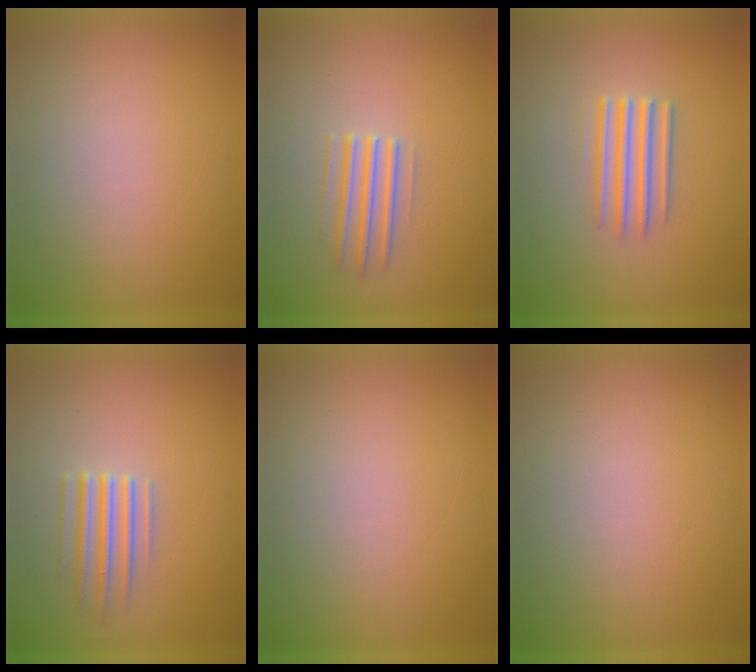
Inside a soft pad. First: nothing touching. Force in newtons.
{"total": 2.8}
{"total": 3.5}
{"total": 2.9}
{"total": 0.0}
{"total": 0.0}